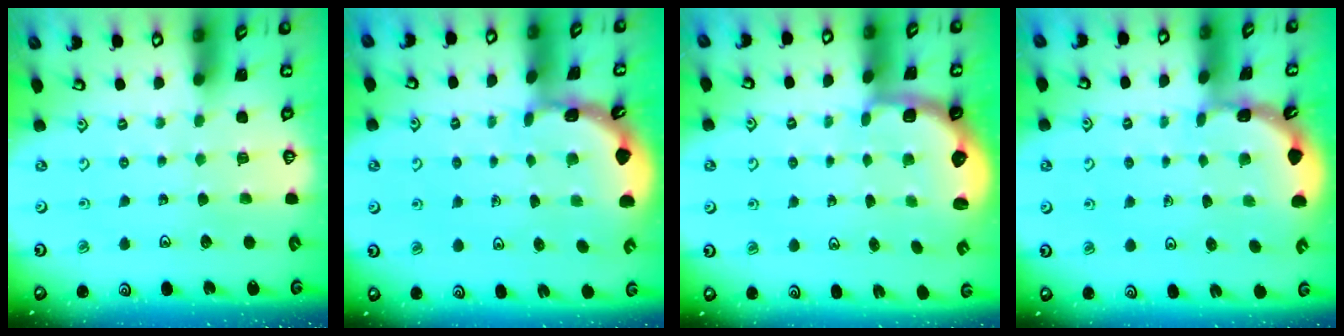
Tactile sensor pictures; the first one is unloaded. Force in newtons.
{"total": 1.8, "press": 1.8, "slide": 0.1}
{"total": 2.5, "press": 1.9, "slide": 1.7}
{"total": 1.7, "press": 1.7, "slide": 0.1}